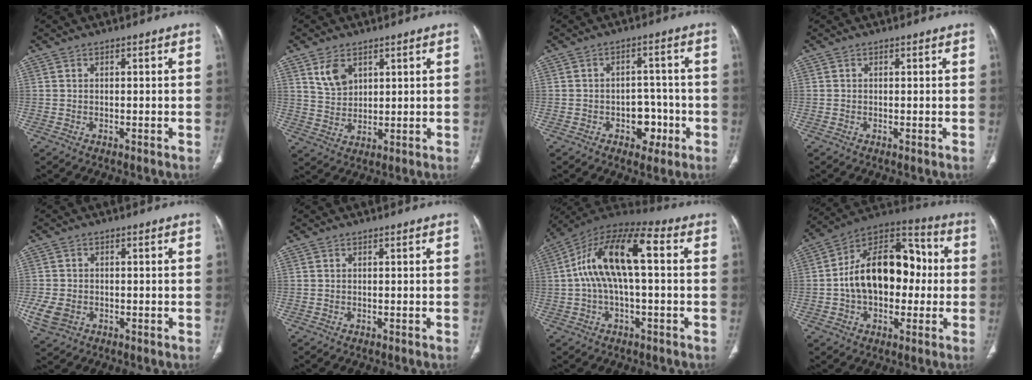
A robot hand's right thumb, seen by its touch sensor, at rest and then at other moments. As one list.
[{"total": 5.6, "force": [3.0, 3.5, 3.0], "torque": [-0.044, -0.018, 0.067]}, {"total": 6.1, "force": [-2.4, 4.5, 3.5], "torque": [-0.013, 0.025, -0.029]}, {"total": 0.0}, {"total": 5.5, "force": [-1.5, 4.3, 3.1], "torque": [-0.069, 0.002, -0.019]}, {"total": 0.0}, {"total": 15.6, "force": [1.6, 6.5, 14.1], "torque": [-0.267, 0.049, 0.020]}, {"total": 20.5, "force": [-0.1, 13.2, 15.6], "torque": [-0.215, 0.042, -0.006]}]